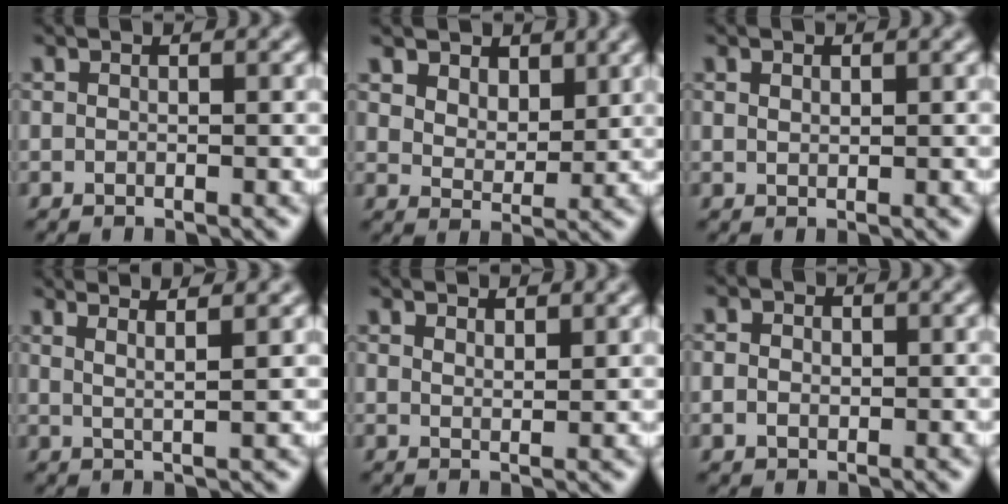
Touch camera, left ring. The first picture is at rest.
{"total": 4.6, "force": [3.4, 2.6, 1.7], "torque": [-0.061, -0.008, 0.060]}
{"total": 0.8, "force": [0.6, 0.4, 0.3], "torque": [-0.010, 0.002, 0.011]}
{"total": 4.1, "force": [3.0, 1.1, 2.6], "torque": [-0.021, 0.018, 0.016]}
{"total": 1.6, "force": [1.5, 0.3, 0.4], "torque": [-0.012, 0.001, 0.025]}
{"total": 2.0, "force": [0.3, 1.7, 1.0], "torque": [-0.015, 0.007, -0.004]}